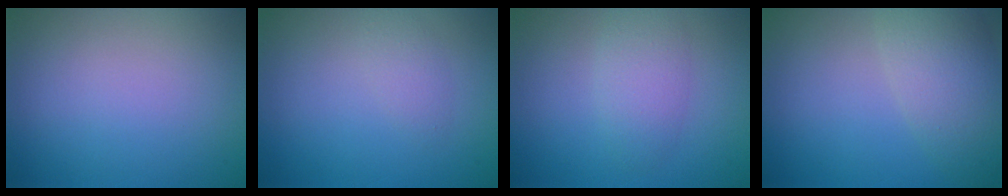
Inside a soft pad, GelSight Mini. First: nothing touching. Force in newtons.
{"total": 1.3, "press": 1.3, "slide": 0.0}
{"total": 2.8, "press": 2.8, "slide": 0.2}
{"total": 5.1, "press": 5.1, "slide": 0.3}